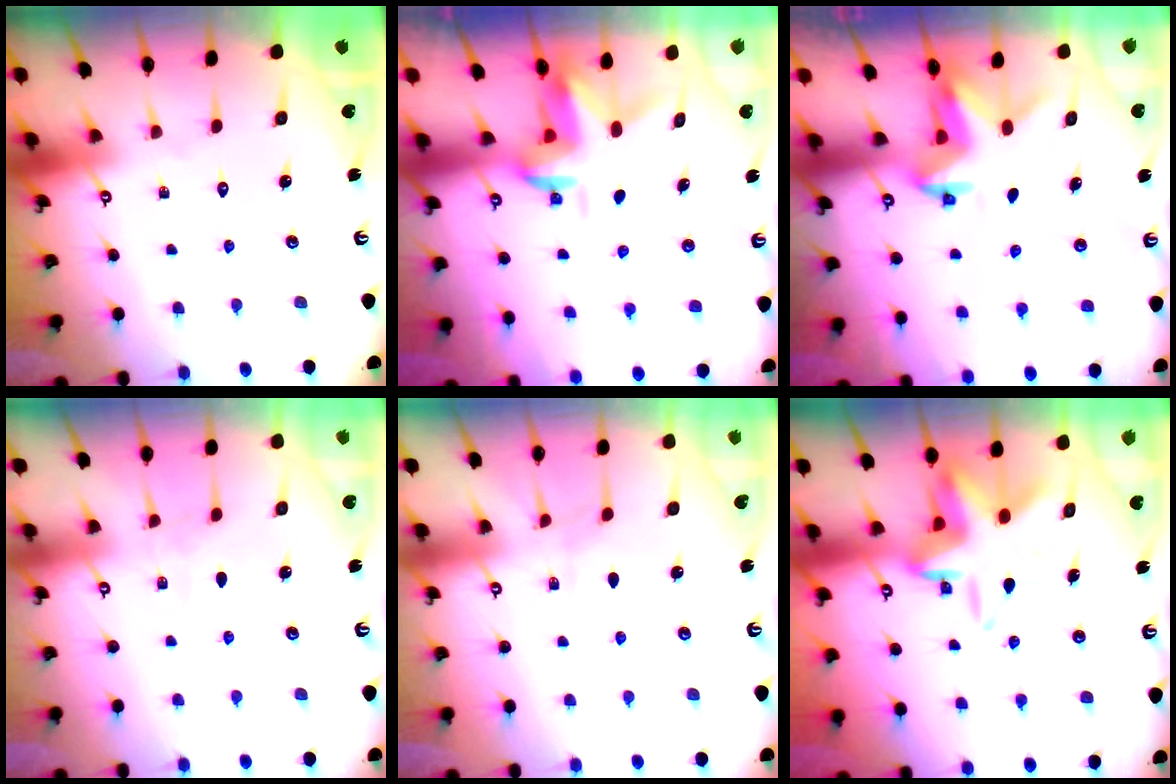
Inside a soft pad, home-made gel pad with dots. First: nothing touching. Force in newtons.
{"total": 3.3, "press": 3.2, "slide": 0.4}
{"total": 3.2, "press": 3.2, "slide": 0.2}
{"total": 3.4, "press": 3.4, "slide": 0.4}
{"total": 4.3, "press": 4.3, "slide": 0.6}
{"total": 11.6, "press": 11.2, "slide": 3.0}